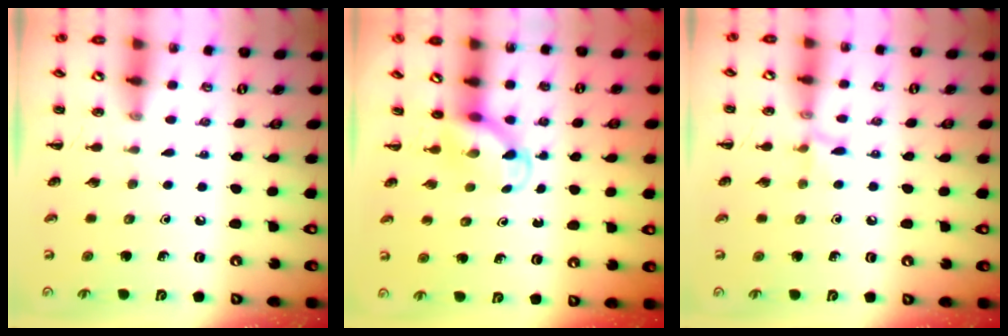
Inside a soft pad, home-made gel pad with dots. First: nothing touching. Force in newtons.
{"total": 3.5, "press": 3.3, "slide": 1.4}
{"total": 6.3, "press": 6.0, "slide": 1.8}